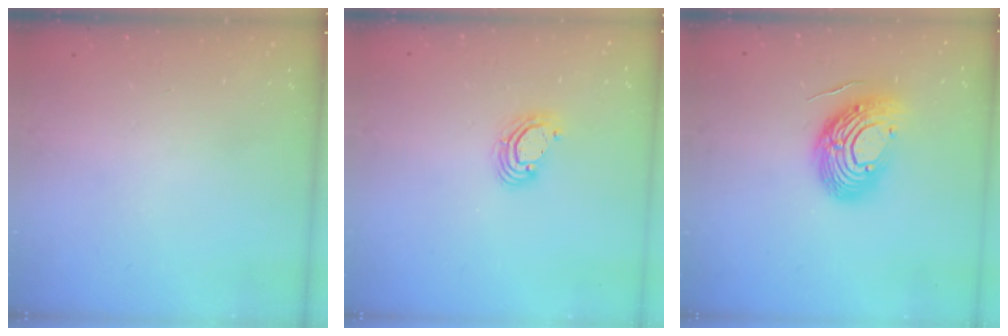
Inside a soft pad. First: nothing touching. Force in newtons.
{"total": 6.1, "press": 6.1, "slide": 0.5}
{"total": 15.9, "press": 15.9, "slide": 1.3}